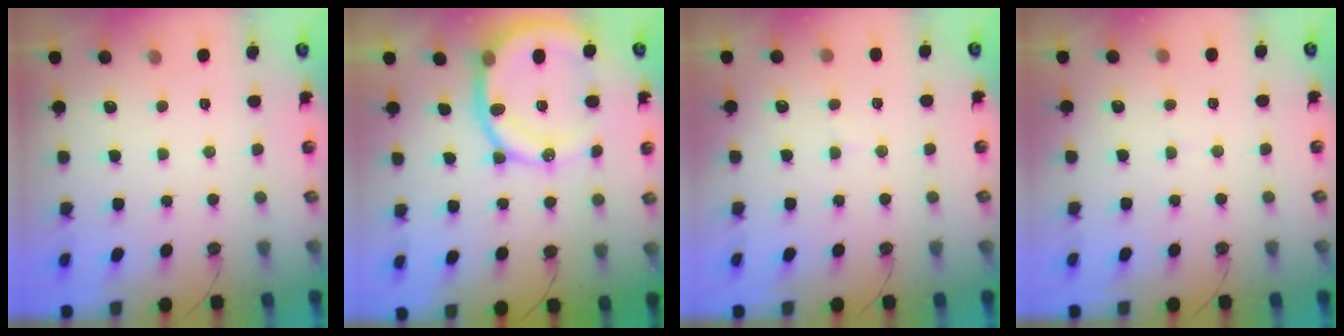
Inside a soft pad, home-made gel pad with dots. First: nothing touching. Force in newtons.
{"total": 16.7, "press": 16.6, "slide": 2.3}
{"total": 3.4, "press": 3.3, "slide": 0.8}
{"total": 2.2, "press": 2.1, "slide": 0.8}